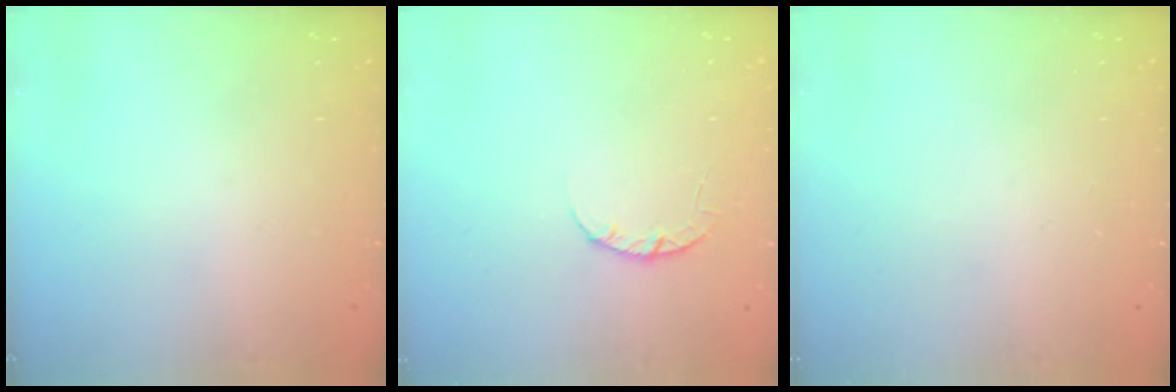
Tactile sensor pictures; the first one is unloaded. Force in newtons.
{"total": 3.4, "press": 3.4, "slide": 0.4}
{"total": 0.0}